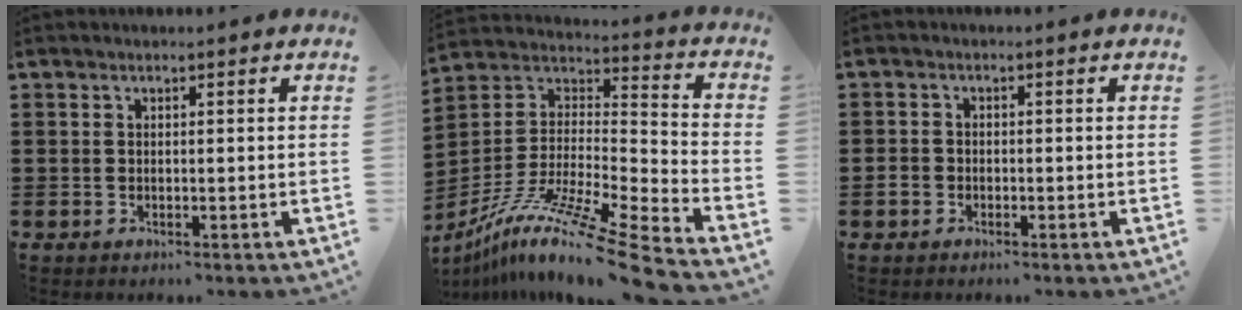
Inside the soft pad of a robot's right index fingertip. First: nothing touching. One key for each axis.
{"total": 12.8, "fx": -10.2, "fy": -0.9, "fz": 7.6, "tx": -0.142, "ty": -0.003, "tz": -0.200}
{"total": 1.8, "fx": -1.1, "fy": 1.2, "fz": 0.7, "tx": -0.015, "ty": 0.000, "tz": -0.024}